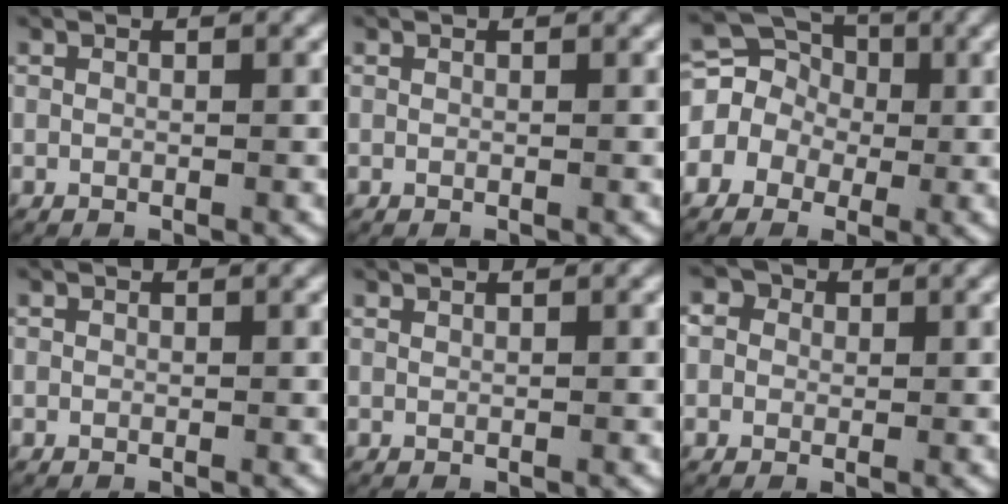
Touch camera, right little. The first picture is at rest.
{"total": 0.0}
{"total": 12.6, "force": [1.5, 10.9, 6.0], "torque": [-0.131, -0.011, 0.015]}
{"total": 0.0}
{"total": 0.0}
{"total": 4.0, "force": [1.2, 3.4, 1.7], "torque": [-0.037, 0.016, 0.002]}